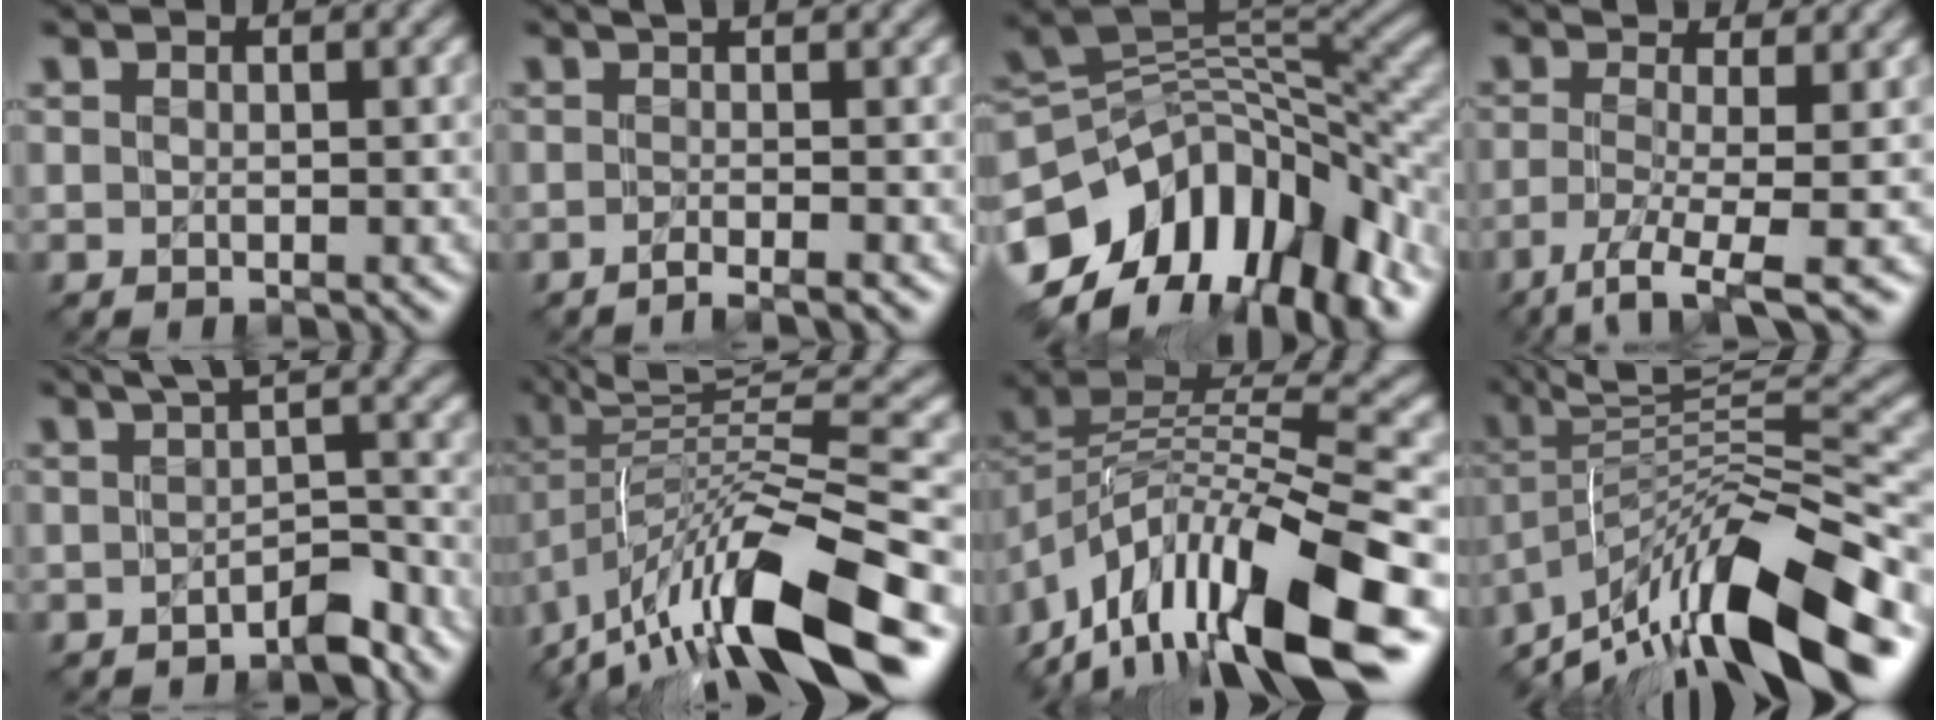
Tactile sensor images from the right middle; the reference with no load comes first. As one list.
[{"total": 2.9, "force": [-0.9, 0.8, 2.7], "torque": [-0.021, -0.005, -0.026]}, {"total": 13.6, "force": [-5.4, 8.2, 9.4], "torque": [-0.184, 0.005, -0.092]}, {"total": 5.6, "force": [-1.9, 1.2, 5.1], "torque": [-0.088, 0.000, -0.046]}, {"total": 3.0, "force": [-1.2, 0.8, 2.7], "torque": [-0.031, 0.005, -0.018]}, {"total": 13.2, "force": [-5.1, 3.8, 11.5], "torque": [-0.218, 0.019, -0.083]}, {"total": 13.9, "force": [-7.7, 4.9, 10.4], "torque": [-0.188, 0.019, -0.135]}, {"total": 12.3, "force": [-7.3, 2.9, 9.5], "torque": [-0.158, 0.031, -0.126]}]